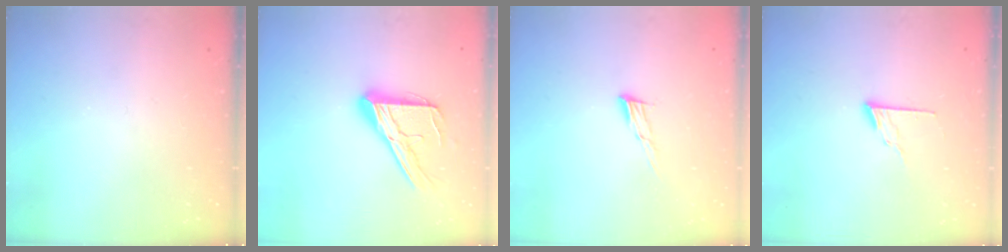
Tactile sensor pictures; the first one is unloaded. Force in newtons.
{"total": 15.7, "press": 15.7, "slide": 1.5}
{"total": 7.3, "press": 7.2, "slide": 1.2}
{"total": 7.4, "press": 7.4, "slide": 0.6}